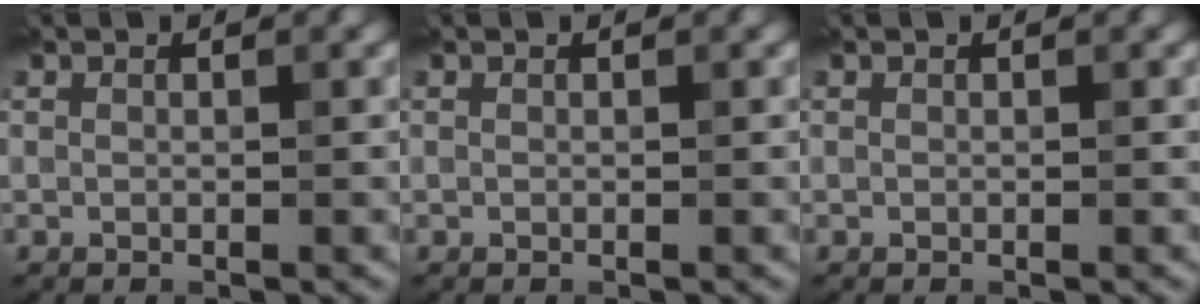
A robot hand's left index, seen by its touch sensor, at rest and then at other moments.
{"total": 0.0}
{"total": 0.0}